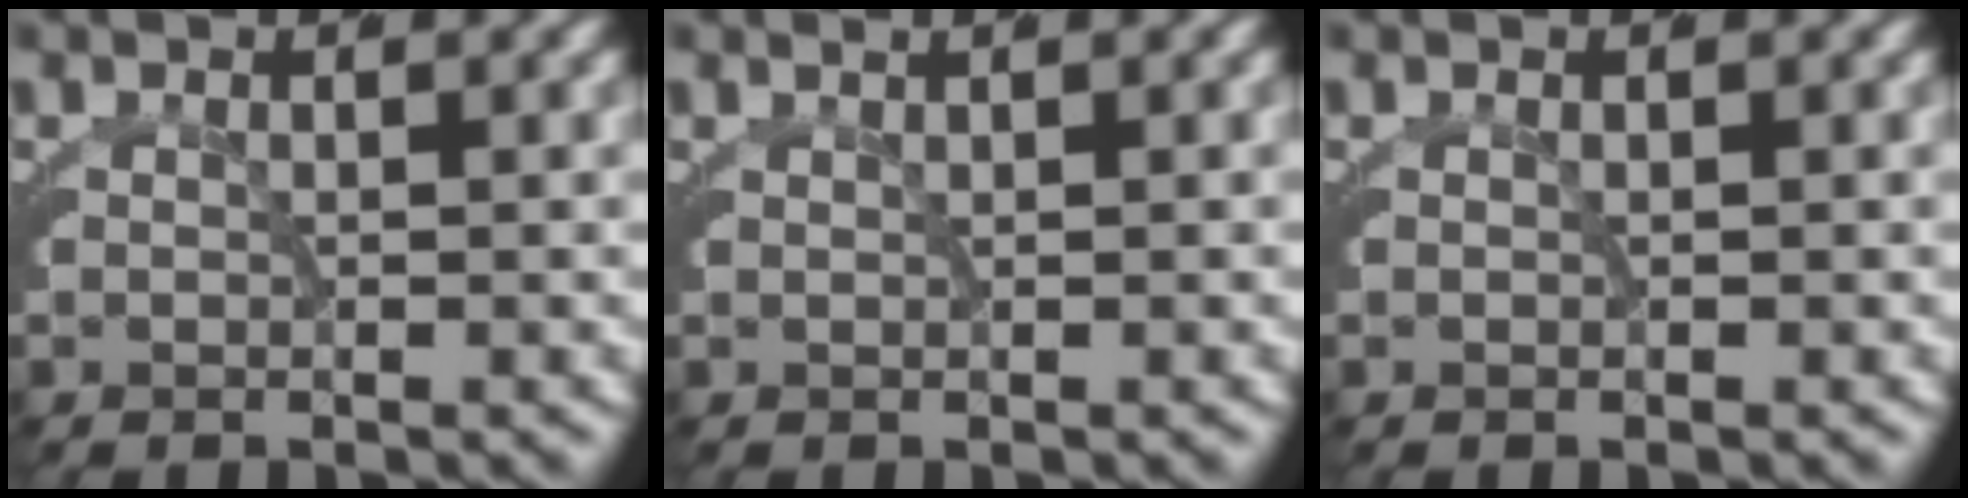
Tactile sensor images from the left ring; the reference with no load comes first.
{"total": 1.5, "force": [1.2, -0.4, 0.7], "torque": [0.003, 0.016, 0.017]}
{"total": 0.0}